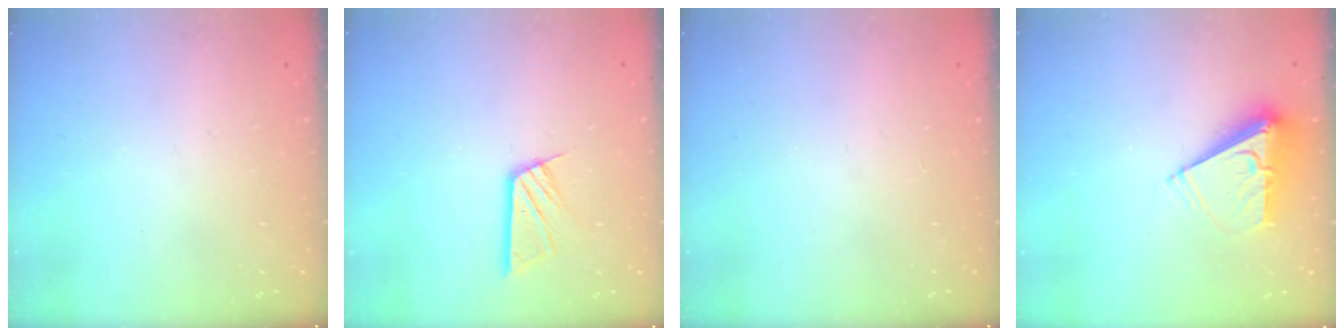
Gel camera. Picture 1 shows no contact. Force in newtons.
{"total": 10.3, "press": 10.3, "slide": 0.9}
{"total": 0.0}
{"total": 7.5, "press": 7.5, "slide": 0.5}